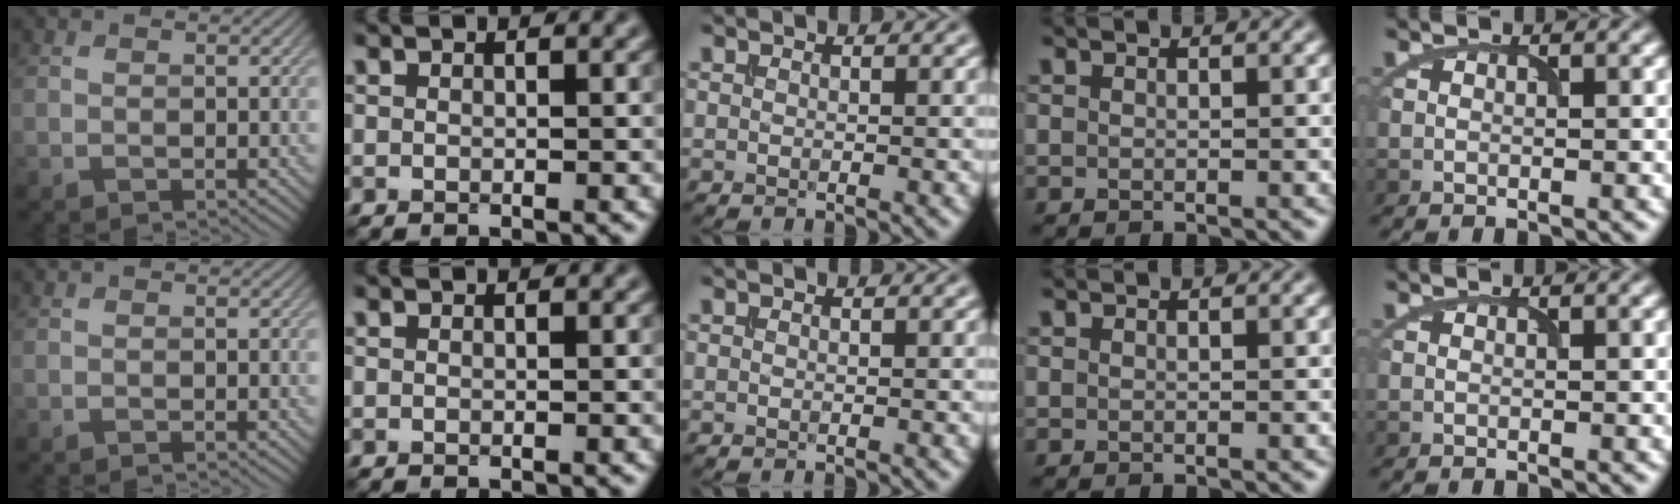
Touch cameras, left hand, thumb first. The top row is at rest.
{}